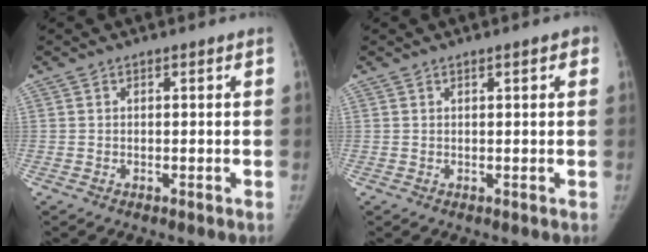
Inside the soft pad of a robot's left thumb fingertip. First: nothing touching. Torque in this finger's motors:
{"motor_torque": [-0.35, 0.09, 0.06, 0.47, -0.02]}